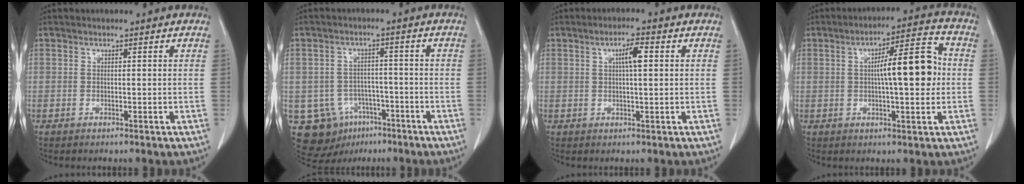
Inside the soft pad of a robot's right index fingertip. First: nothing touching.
{"total": 10.2, "force": [-4.8, 8.5, 3.0], "torque": [-0.058, 0.015, -0.061]}
{"total": 3.6, "force": [0.9, 0.5, 3.4], "torque": [-0.058, 0.004, 0.014]}
{"total": 10.5, "force": [0.6, 2.2, 10.2], "torque": [-0.154, 0.024, 0.006]}